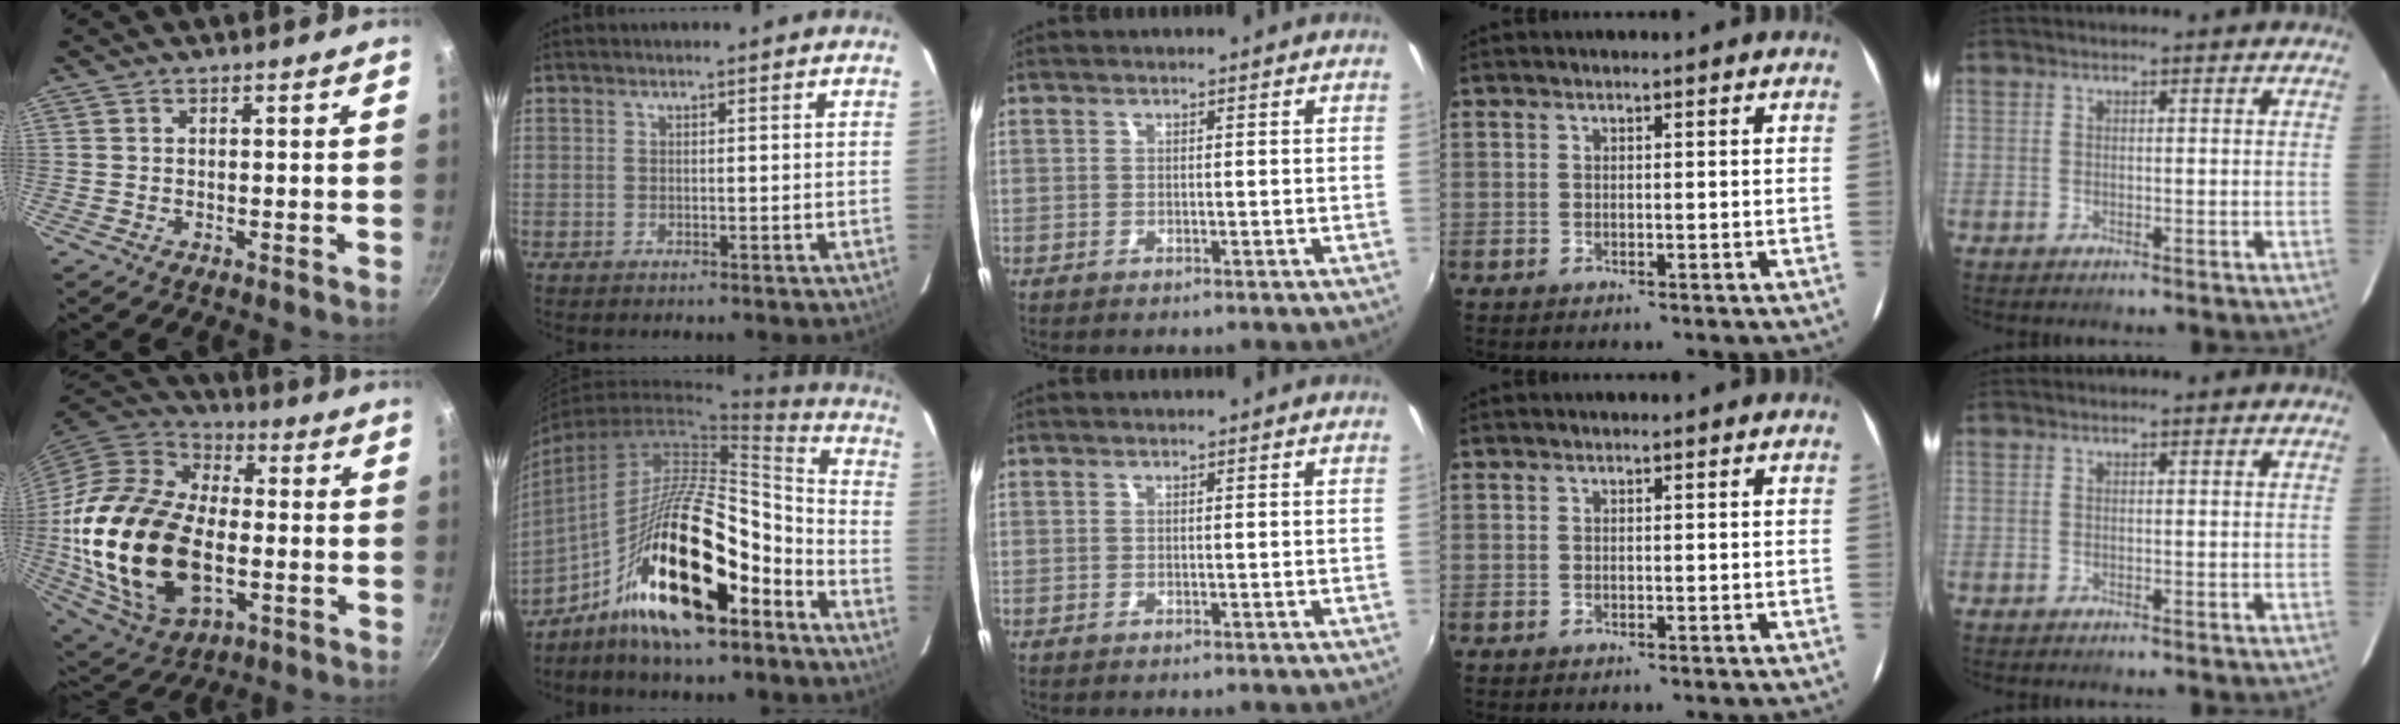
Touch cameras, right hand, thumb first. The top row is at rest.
{"thumb": {"total": 28.4, "force": [-3.5, 17.4, 22.2], "torque": [-0.422, 0.014, -0.055]}, "index": {"total": 23.4, "force": [-12.4, 8.6, 17.8], "torque": [-0.302, 0.002, -0.216]}}